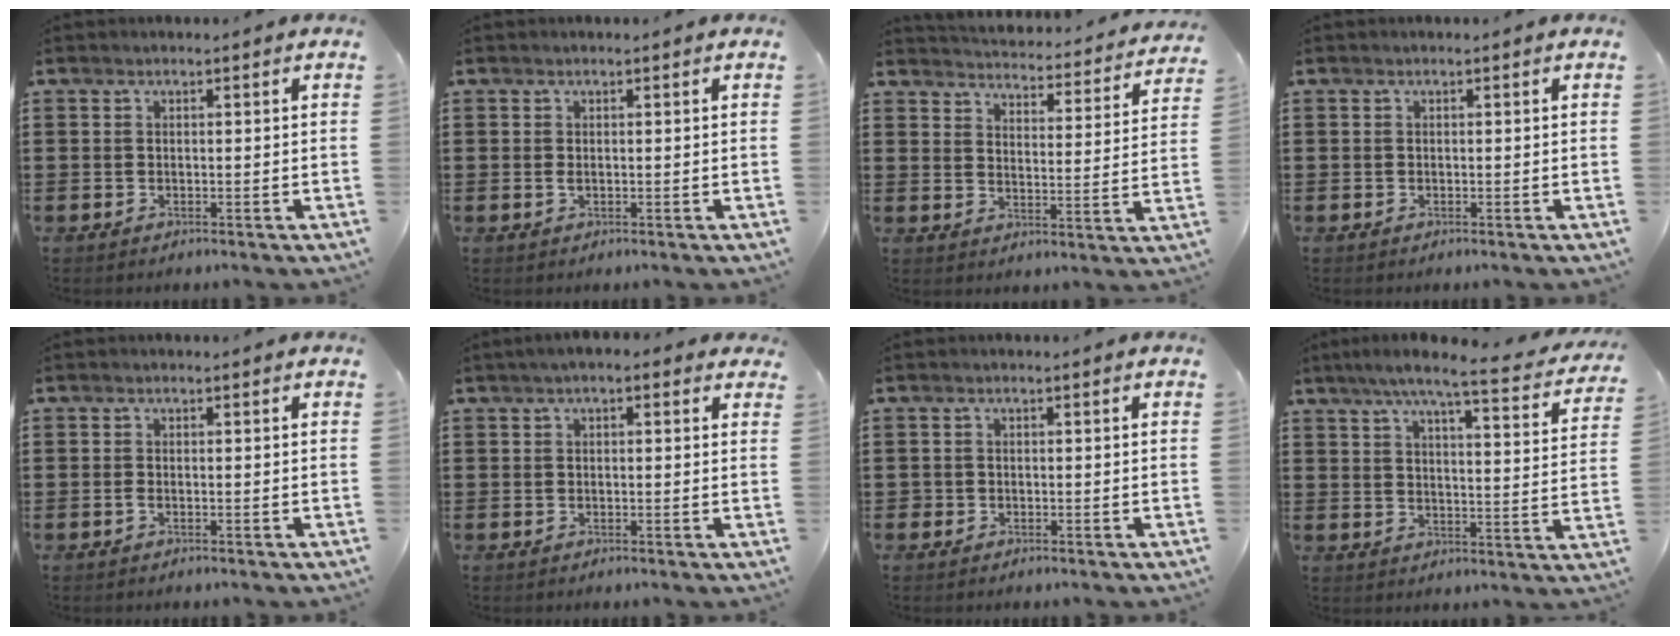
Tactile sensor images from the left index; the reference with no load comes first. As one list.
[{"total": 0.6, "force": [0.1, 0.2, 0.6], "torque": [-0.014, -0.001, 0.003]}, {"total": 3.6, "force": [3.6, -0.2, 0.3], "torque": [-0.020, -0.038, 0.052]}, {"total": 0.0}, {"total": 0.6, "force": [-0.1, 0.1, 0.5], "torque": [-0.010, -0.004, -0.001]}, {"total": 1.9, "force": [1.0, 1.0, 1.3], "torque": [-0.028, 0.009, 0.016]}, {"total": 0.7, "force": [-0.1, 0.7, 0.1], "torque": [-0.004, 0.005, -0.004]}, {"total": 7.1, "force": [5.7, -0.3, 4.2], "torque": [-0.093, -0.032, 0.092]}]